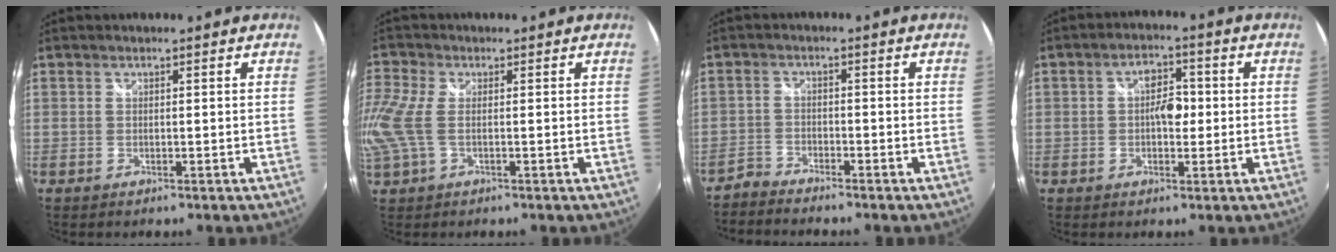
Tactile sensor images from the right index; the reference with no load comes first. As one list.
[{"total": 6.1, "force": [-0.4, 2.6, 5.5], "torque": [-0.134, 0.002, -0.004]}, {"total": 2.8, "force": [-2.4, -1.2, -0.7], "torque": [0.012, -0.011, -0.052]}, {"total": 4.9, "force": [-0.2, 3.1, 3.7], "torque": [-0.056, 0.011, -0.004]}]